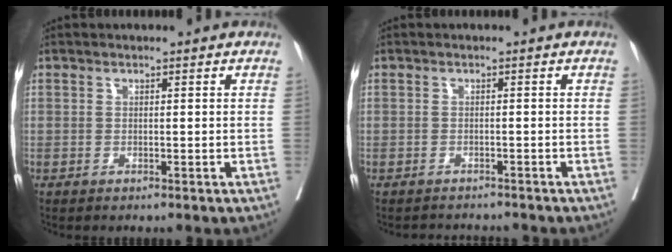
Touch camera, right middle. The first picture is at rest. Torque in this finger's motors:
{"motor_torque": [-0.22, -0.05, -0.02, -0.01]}